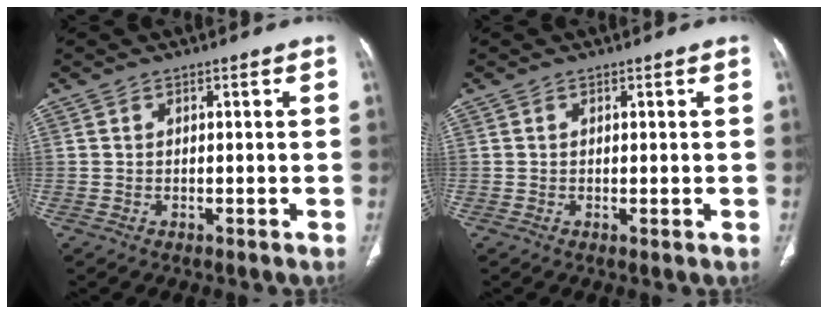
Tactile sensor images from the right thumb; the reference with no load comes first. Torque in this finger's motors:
{"motor_torque": [1.01, 0.01, -0.36, -0.08, 0.00]}